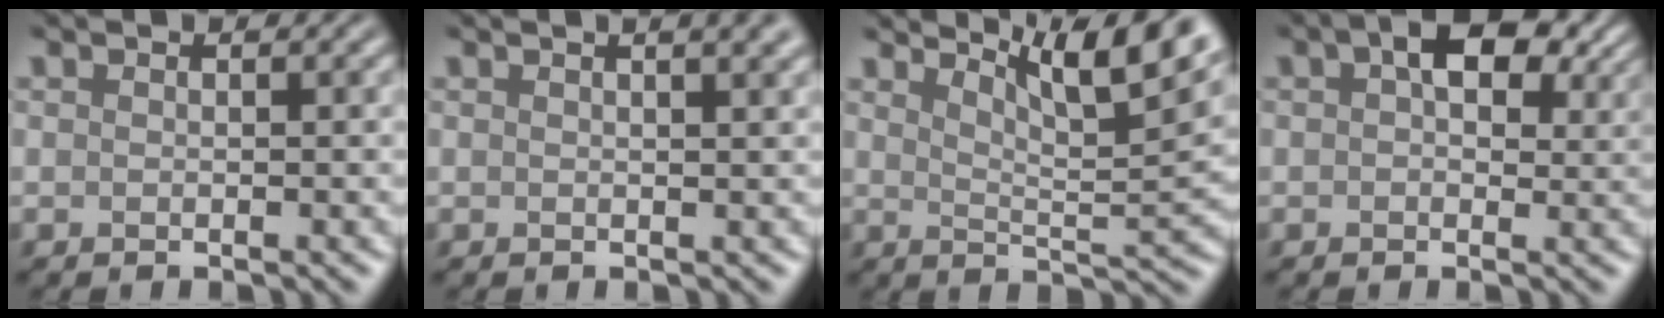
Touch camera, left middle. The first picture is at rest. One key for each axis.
{"total": 4.1, "fx": 2.2, "fy": 1.8, "fz": 3.0, "tx": -0.007, "ty": 0.020, "tz": -0.003}
{"total": 8.7, "fx": 6.3, "fy": 1.8, "fz": 5.8, "tx": -0.079, "ty": 0.010, "tz": 0.087}
{"total": 6.2, "fx": 2.4, "fy": 3.4, "fz": 4.6, "tx": -0.057, "ty": 0.009, "tz": 0.026}